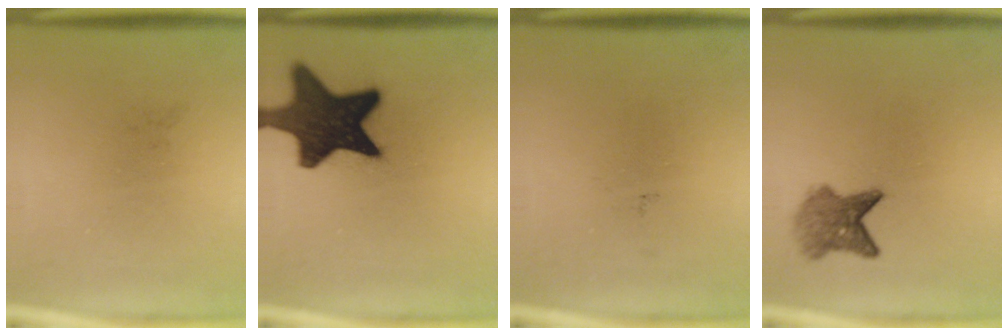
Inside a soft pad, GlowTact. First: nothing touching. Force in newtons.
{"total": 17.1}
{"total": 0.0}
{"total": 4.5}